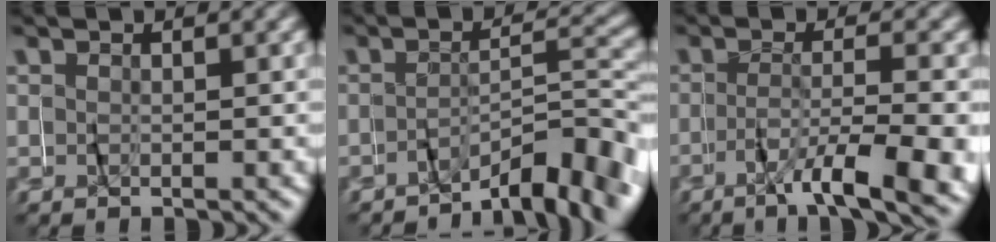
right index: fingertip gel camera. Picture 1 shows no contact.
{"total": 6.6, "force": [-5.6, 0.6, 3.4], "torque": [-0.054, -0.006, -0.086]}
{"total": 8.2, "force": [-5.3, 1.3, 6.2], "torque": [-0.093, -0.019, -0.080]}